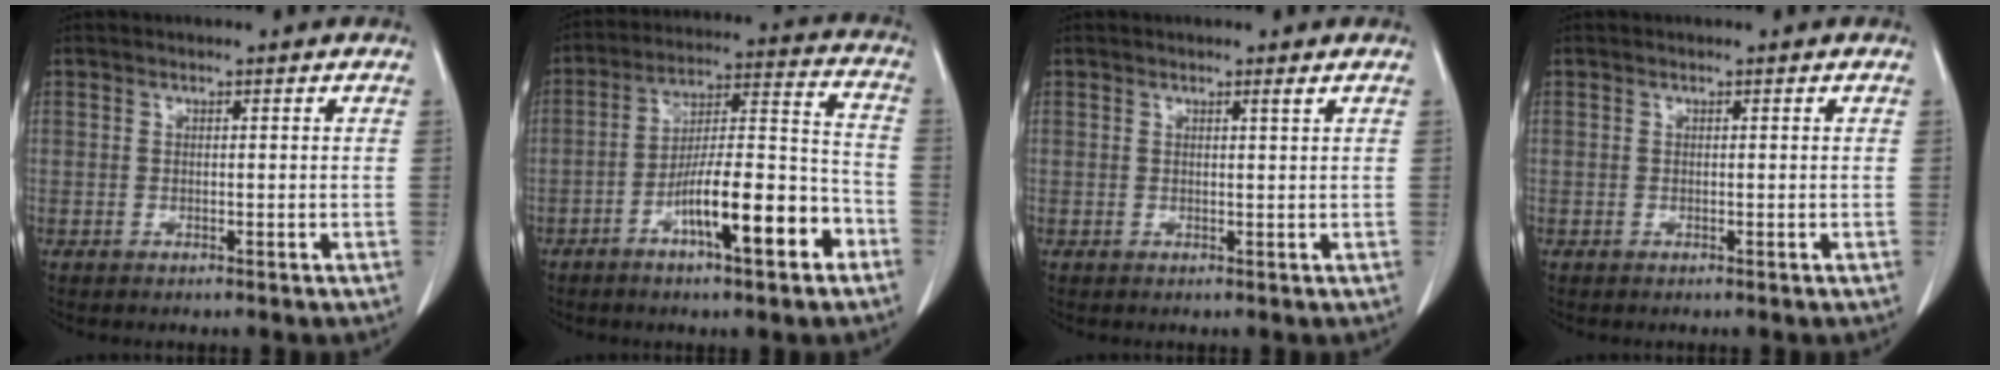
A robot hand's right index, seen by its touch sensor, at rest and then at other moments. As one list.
[{"total": 14.9, "force": [-7.0, 2.7, 12.9], "torque": [-0.214, 0.015, -0.111]}, {"total": 0.8, "force": [0.6, 0.0, 0.6], "torque": [-0.016, 0.001, 0.012]}, {"total": 0.0}]